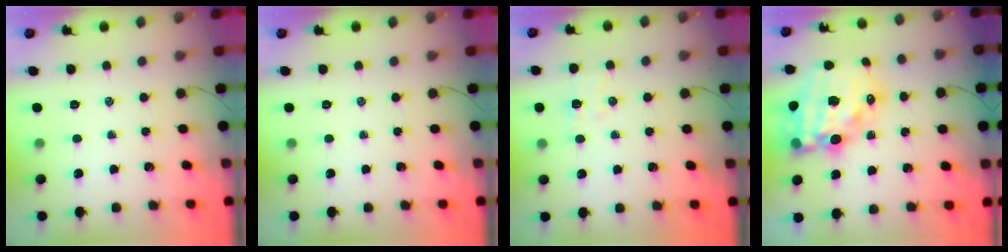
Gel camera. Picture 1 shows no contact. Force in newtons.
{"total": 0.0}
{"total": 4.5, "press": 4.4, "slide": 1.0}
{"total": 20.3, "press": 19.7, "slide": 4.9}